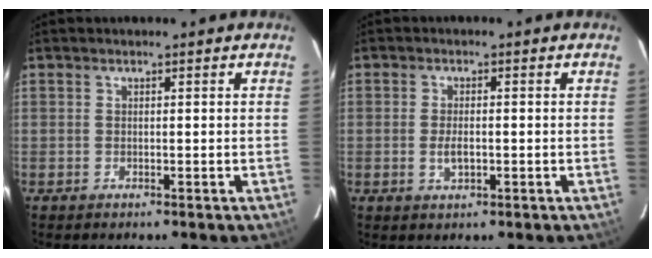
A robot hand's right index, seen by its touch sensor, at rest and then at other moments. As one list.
[{"total": 3.0, "force": [-0.7, 1.4, 2.6], "torque": [-0.047, -0.005, -0.010]}]